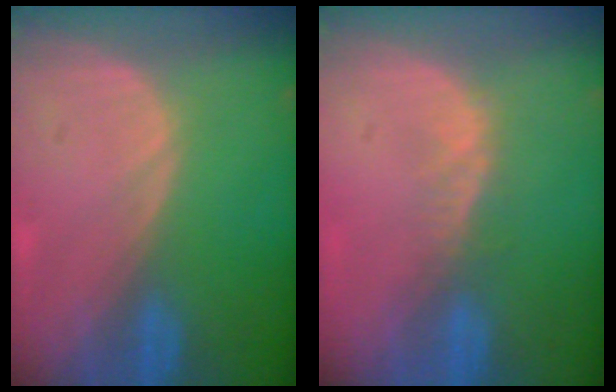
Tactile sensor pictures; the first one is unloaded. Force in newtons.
{"total": 2.3, "press": 1.9, "slide": 1.4}